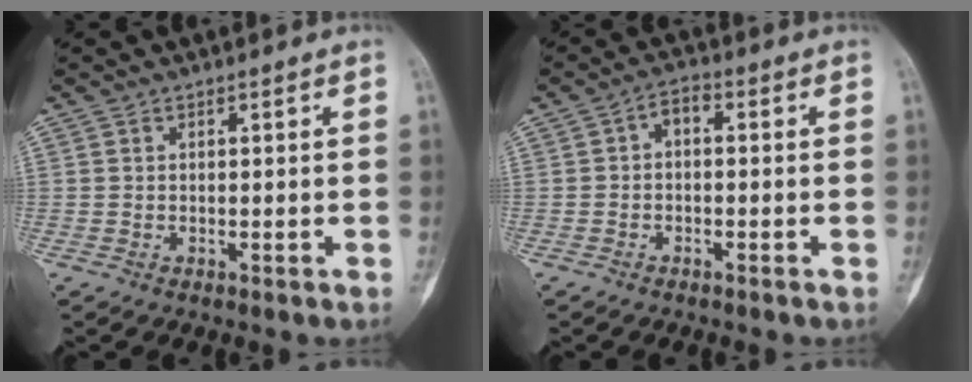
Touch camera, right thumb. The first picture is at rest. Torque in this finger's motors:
{"motor_torque": [0.09, 0.05, 0.27, 0.32, -0.04]}